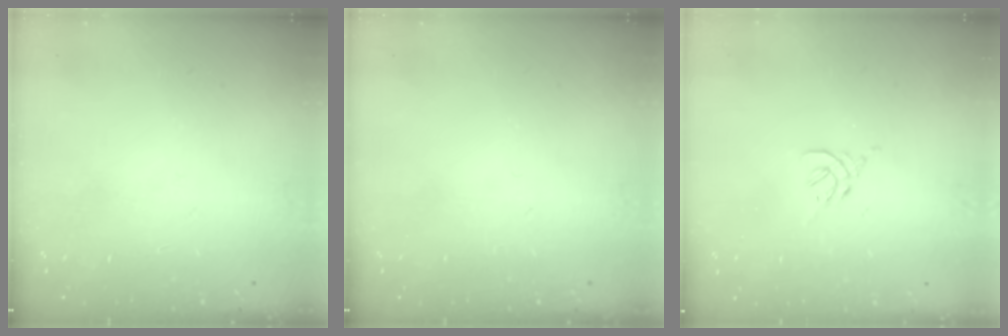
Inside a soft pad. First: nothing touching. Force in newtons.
{"total": 0.0}
{"total": 2.3, "press": 2.2, "slide": 0.5}